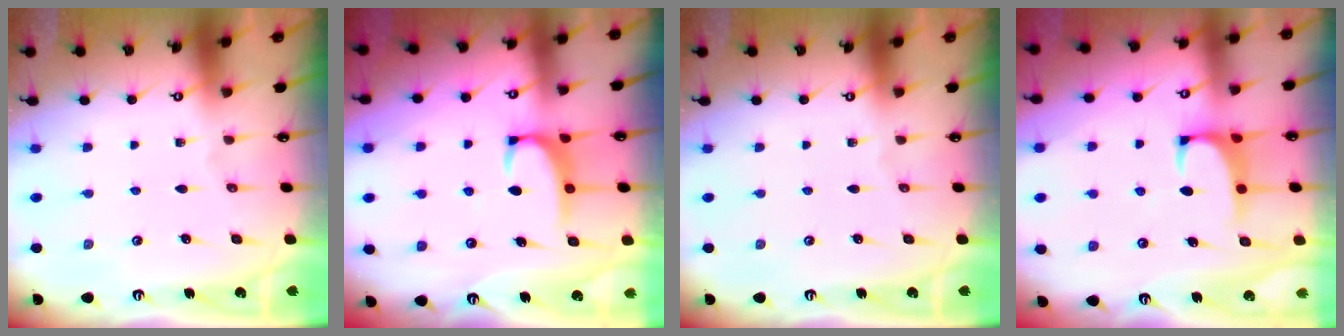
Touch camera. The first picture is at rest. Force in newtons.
{"total": 2.2, "press": 2.1, "slide": 0.6}
{"total": 0.0}
{"total": 1.2, "press": 1.0, "slide": 0.7}